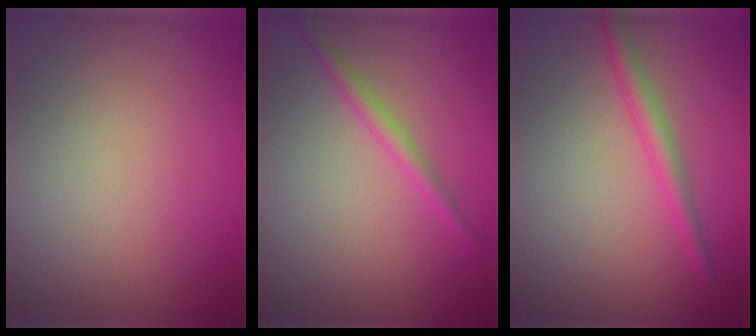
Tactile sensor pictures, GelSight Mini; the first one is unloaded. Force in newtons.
{"total": 1.6, "press": 1.6, "slide": 0.1}
{"total": 2.0, "press": 2.0, "slide": 0.1}